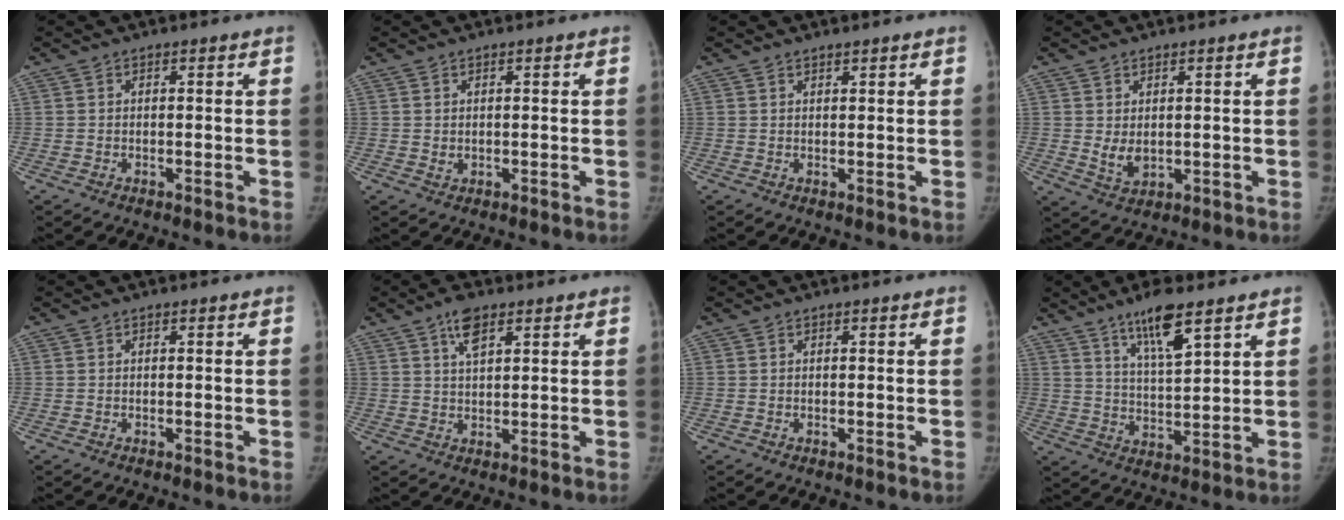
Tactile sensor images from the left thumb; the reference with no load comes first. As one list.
[{"total": 1.0, "force": [0.4, 0.6, 0.7], "torque": [-0.007, -0.005, 0.014]}, {"total": 1.0, "force": [0.9, 0.1, 0.4], "torque": [-0.002, -0.007, 0.017]}, {"total": 3.8, "force": [0.8, 2.2, 2.9], "torque": [-0.045, -0.014, 0.025]}, {"total": 0.0}, {"total": 5.0, "force": [2.9, 2.1, 3.6], "torque": [-0.057, -0.010, 0.053]}, {"total": 0.0}, {"total": 9.6, "force": [6.2, 2.0, 7.0], "torque": [-0.117, -0.036, 0.116]}]